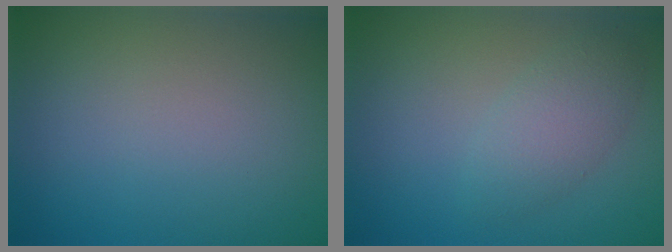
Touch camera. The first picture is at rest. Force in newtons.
{"total": 2.7, "press": 2.6, "slide": 0.1}